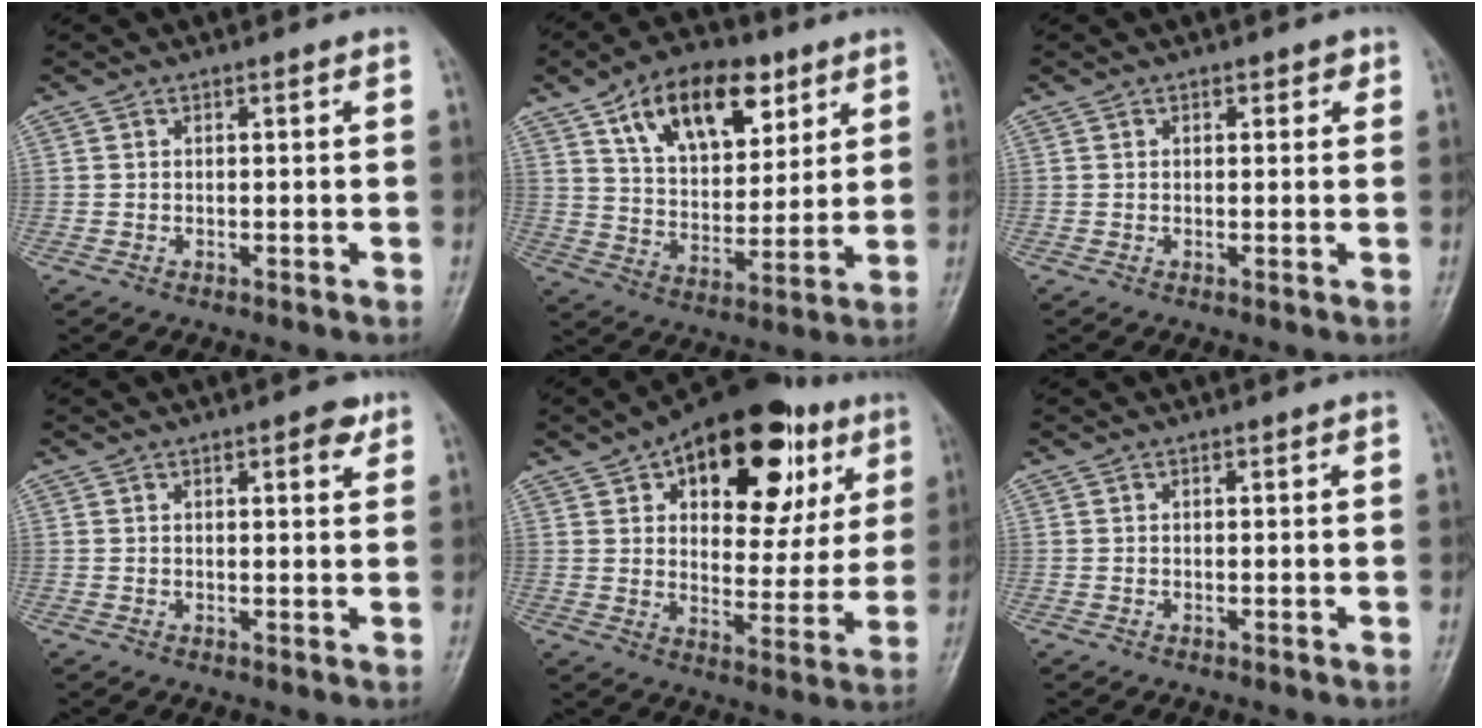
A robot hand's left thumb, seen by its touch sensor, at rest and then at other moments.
{"total": 17.7, "force": [8.8, 10.1, 11.5], "torque": [-0.138, -0.030, 0.154]}
{"total": 1.9, "force": [0.9, 1.4, 1.0], "torque": [0.007, -0.001, 0.007]}
{"total": 3.3, "force": [1.8, 1.4, 2.3], "torque": [-0.017, -0.005, 0.020]}
{"total": 24.6, "force": [11.2, 13.0, 17.7], "torque": [-0.202, -0.007, 0.162]}
{"total": 0.0}